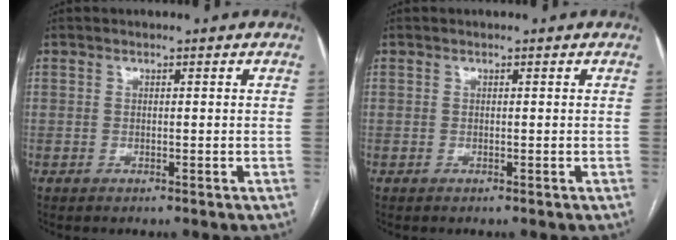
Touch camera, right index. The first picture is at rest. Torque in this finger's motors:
{"motor_torque": [0.00, 0.00, 0.00, 0.00]}